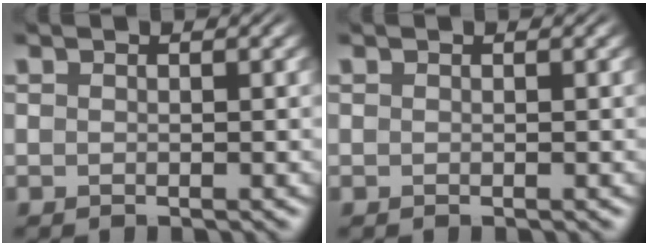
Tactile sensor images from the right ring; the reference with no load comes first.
{"total": 0.0}